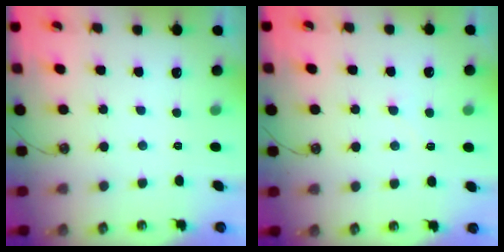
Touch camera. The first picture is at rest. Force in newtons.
{"total": 2.0, "press": 2.0, "slide": 0.3}